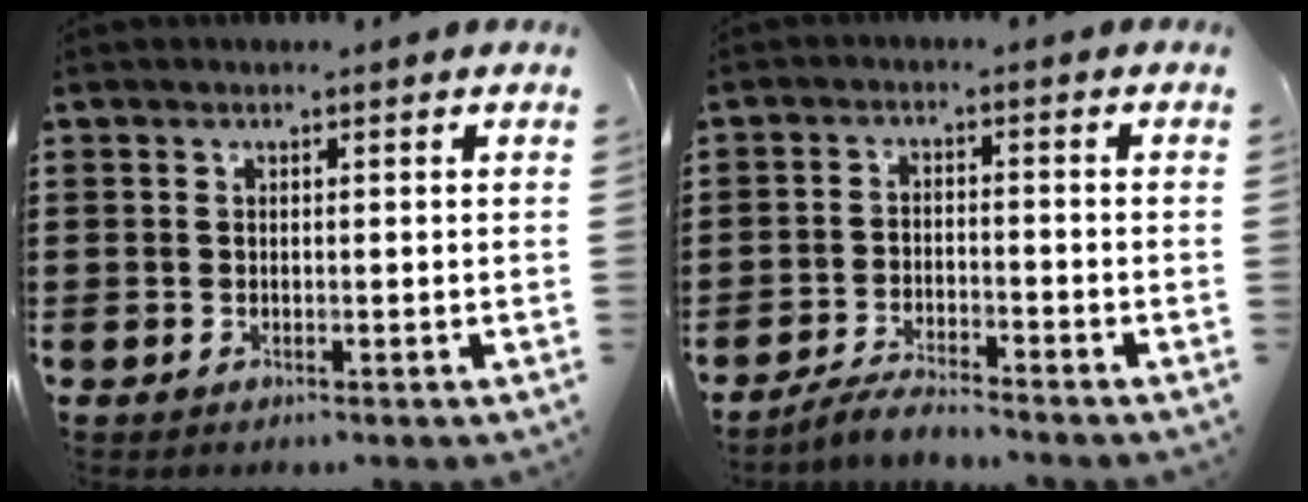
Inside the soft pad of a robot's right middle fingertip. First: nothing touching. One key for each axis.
{"total": 3.5, "fx": -3.4, "fy": 0.2, "fz": 0.8, "tx": -0.017, "ty": 0.007, "tz": -0.068}